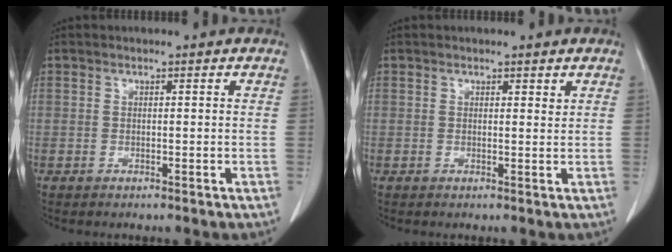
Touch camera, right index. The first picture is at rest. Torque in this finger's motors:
{"motor_torque": [-0.07, 0.07, 0.00, -0.01]}